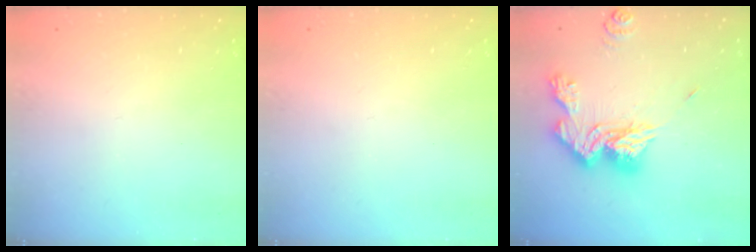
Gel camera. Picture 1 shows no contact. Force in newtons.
{"total": 0.6, "press": 0.3, "slide": 0.5}
{"total": 16.0, "press": 16.0, "slide": 1.5}